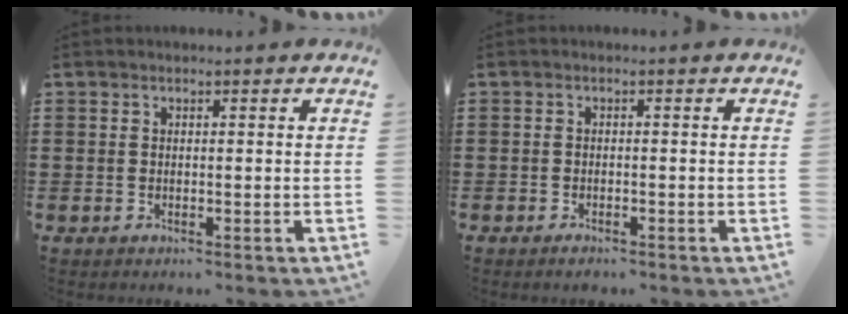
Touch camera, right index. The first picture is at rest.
{"total": 0.8, "force": [-0.7, 0.2, 0.2], "torque": [-0.006, -0.002, -0.014]}